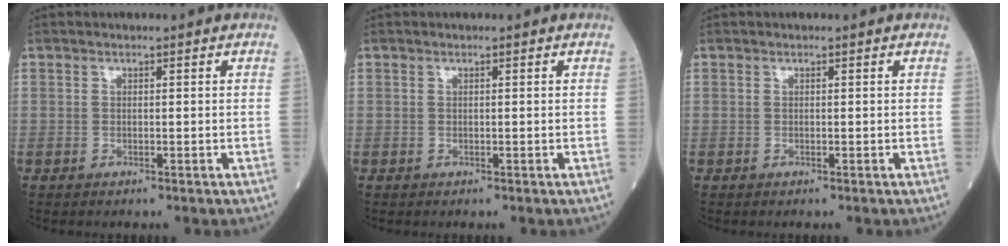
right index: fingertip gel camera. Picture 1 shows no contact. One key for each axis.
{"total": 0.0}
{"total": 0.0}